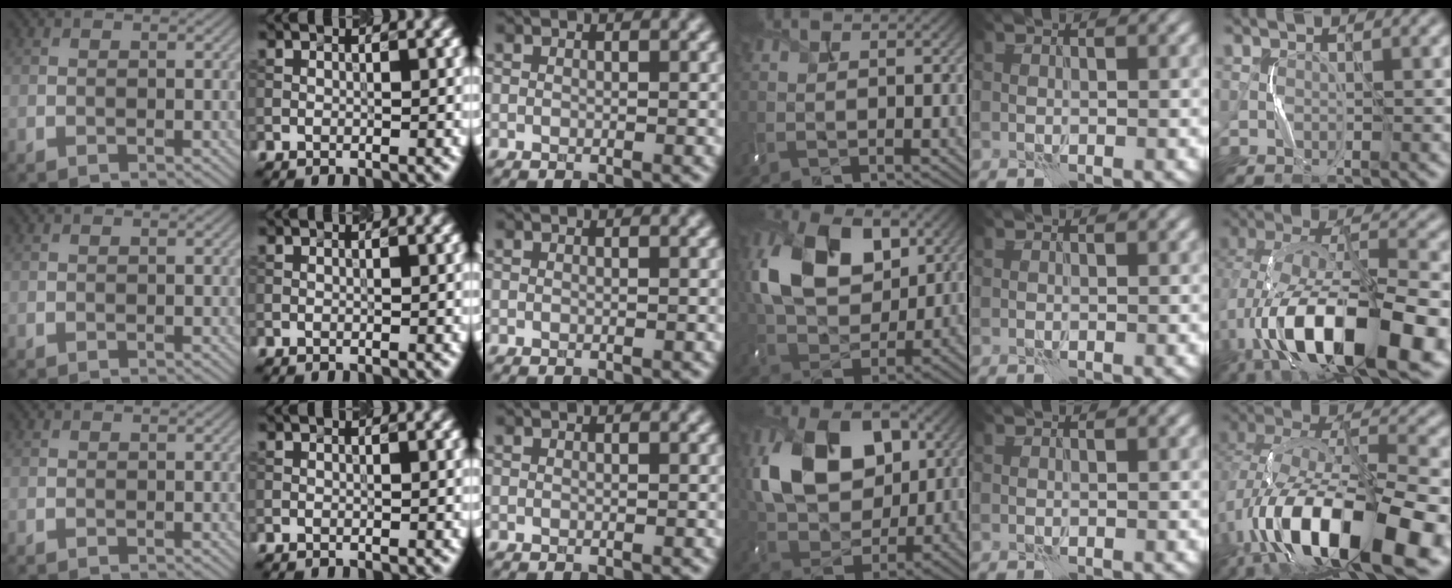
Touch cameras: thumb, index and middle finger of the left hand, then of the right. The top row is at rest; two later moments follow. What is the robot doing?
{"motion": "shake", "object": "handbell"}